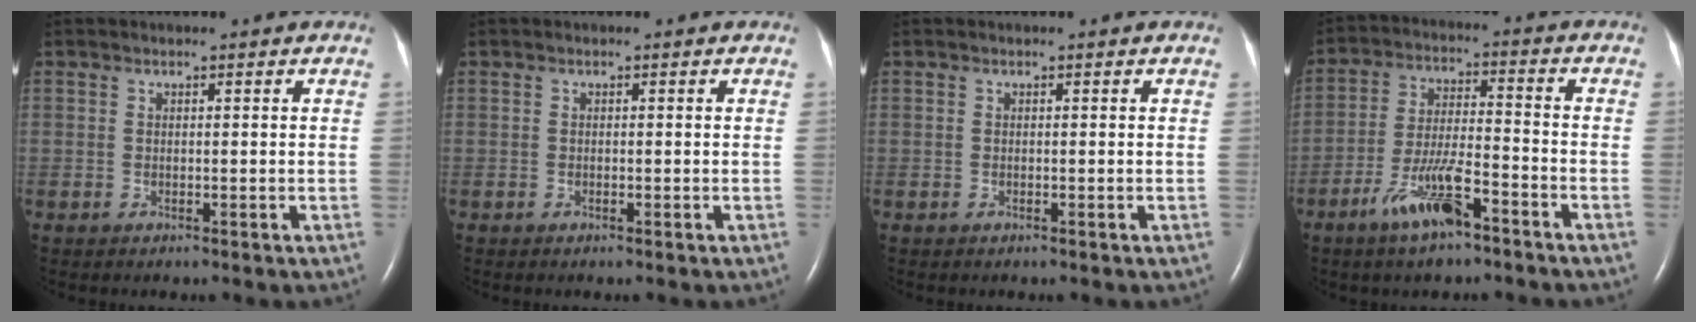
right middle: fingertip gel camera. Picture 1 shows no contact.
{"total": 0.0}
{"total": 0.0}
{"total": 9.3, "force": [-5.9, 1.9, 7.0], "torque": [-0.143, -0.005, -0.106]}